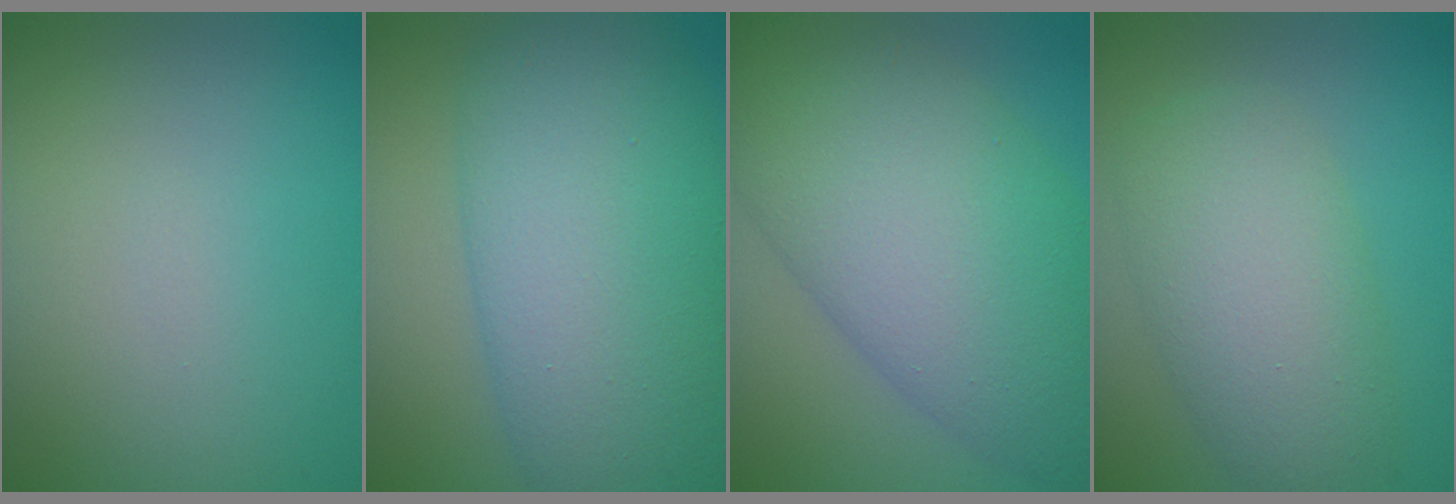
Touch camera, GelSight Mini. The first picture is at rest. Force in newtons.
{"total": 12.2, "press": 12.2, "slide": 0.2}
{"total": 13.0, "press": 13.0, "slide": 0.2}
{"total": 6.4, "press": 6.4, "slide": 0.2}